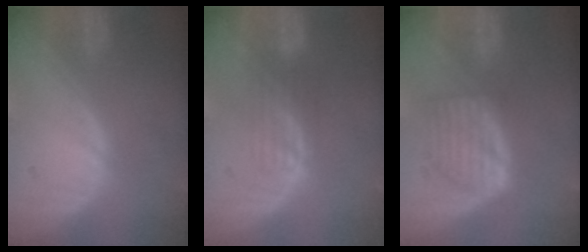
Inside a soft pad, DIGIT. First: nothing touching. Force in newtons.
{"total": 2.6, "press": 2.6, "slide": 0.4}
{"total": 5.9, "press": 5.4, "slide": 2.4}